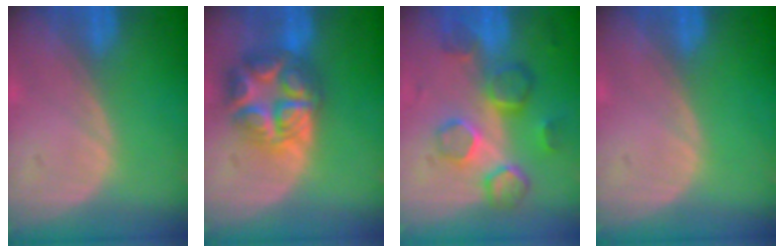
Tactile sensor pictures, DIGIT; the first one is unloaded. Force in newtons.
{"total": 8.9, "press": 8.9, "slide": 0.5}
{"total": 8.5, "press": 7.8, "slide": 3.5}
{"total": 0.0}